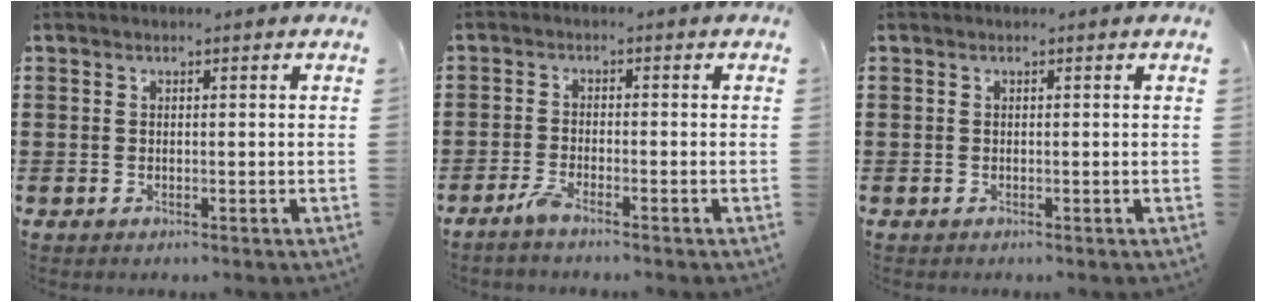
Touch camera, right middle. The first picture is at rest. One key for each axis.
{"total": 2.5, "fx": -1.9, "fy": 0.3, "fz": 1.6, "tx": -0.042, "ty": -0.002, "tz": -0.039}
{"total": 0.0}